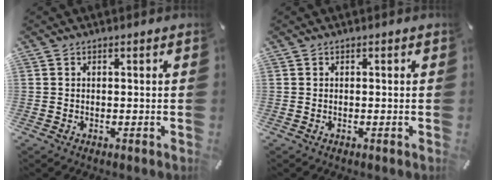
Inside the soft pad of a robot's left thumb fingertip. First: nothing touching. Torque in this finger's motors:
{"motor_torque": [0.00, 0.00, 0.00, 0.00, 0.00]}